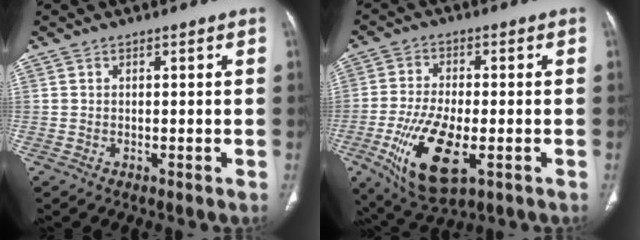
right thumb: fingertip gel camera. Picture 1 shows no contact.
{"total": 14.2, "force": [-4.7, 6.1, 12.0], "torque": [-0.232, -0.007, -0.075]}